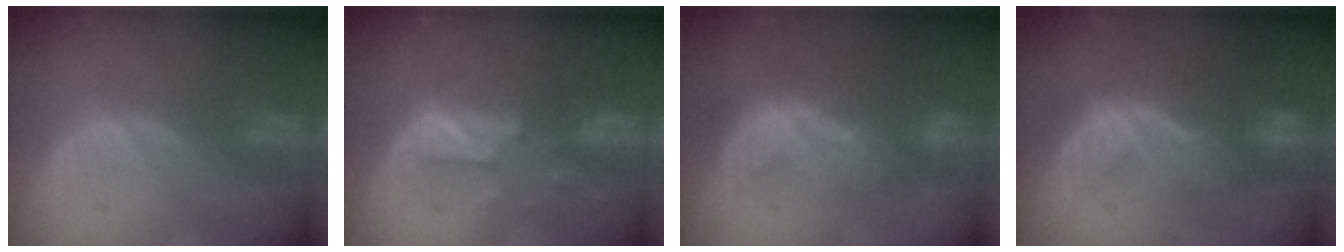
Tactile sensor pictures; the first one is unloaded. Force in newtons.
{"total": 6.0, "press": 6.0, "slide": 0.6}
{"total": 8.6, "press": 7.5, "slide": 4.0}
{"total": 8.0, "press": 7.9, "slide": 1.3}